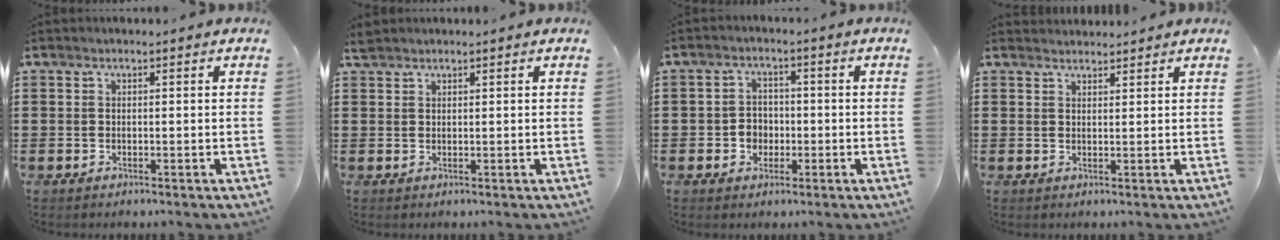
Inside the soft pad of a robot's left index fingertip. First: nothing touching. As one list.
[{"total": 1.4, "force": [1.2, 0.4, 0.5], "torque": [-0.013, 0.001, 0.024]}, {"total": 3.3, "force": [-0.9, 2.8, 1.4], "torque": [-0.035, 0.004, -0.021]}, {"total": 1.7, "force": [1.6, 0.4, -0.1], "torque": [-0.002, 0.003, 0.033]}]